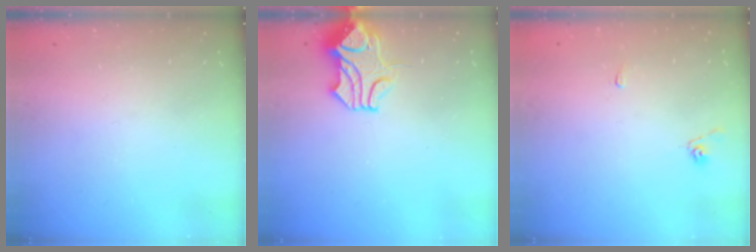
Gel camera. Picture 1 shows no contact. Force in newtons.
{"total": 1.6, "press": 0.9, "slide": 1.3}
{"total": 2.7, "press": 2.7, "slide": 0.2}